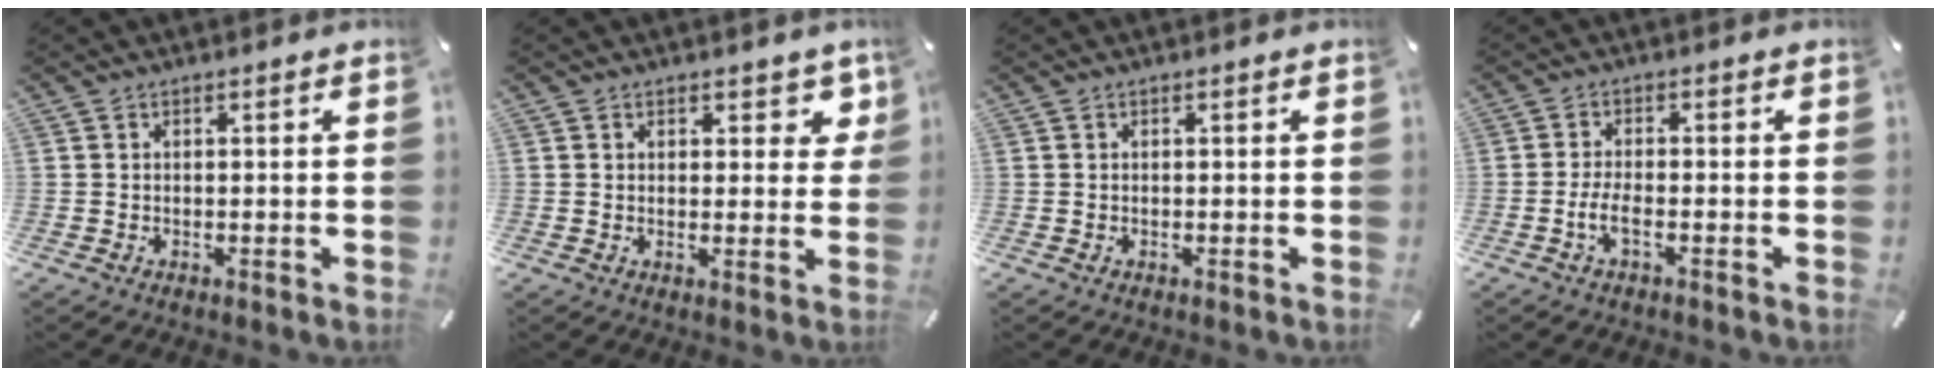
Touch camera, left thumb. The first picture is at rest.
{"total": 4.9, "force": [2.7, 3.2, 2.6], "torque": [-0.011, -0.013, 0.041]}
{"total": 0.0}
{"total": 4.3, "force": [-1.6, 1.5, 3.7], "torque": [-0.083, -0.001, -0.033]}